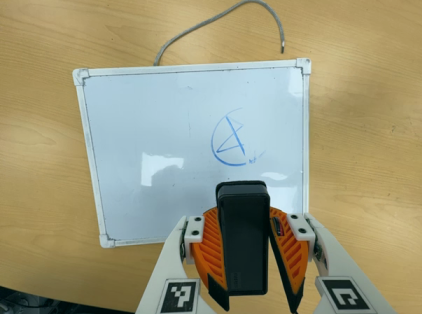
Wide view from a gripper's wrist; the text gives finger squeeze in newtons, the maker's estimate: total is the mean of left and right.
{"total": 11.0, "left": 10.1, "right": 11.9}